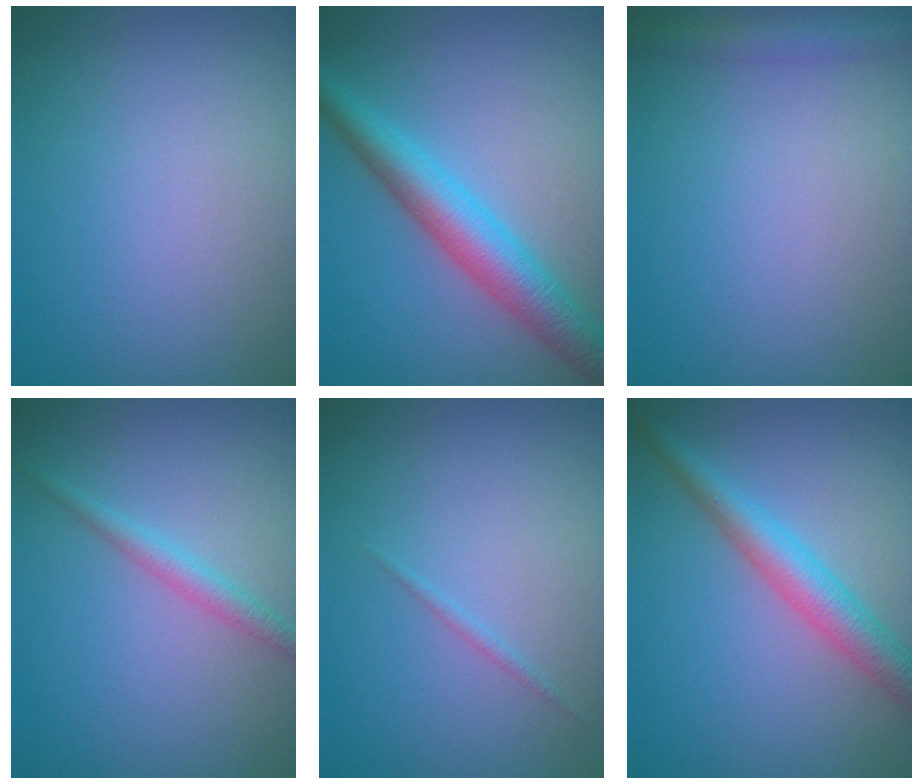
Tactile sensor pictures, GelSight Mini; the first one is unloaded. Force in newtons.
{"total": 5.6, "press": 5.6, "slide": 0.2}
{"total": 2.4, "press": 2.4, "slide": 0.1}
{"total": 1.8, "press": 1.8, "slide": 0.1}
{"total": 0.6, "press": 0.6, "slide": 0.0}
{"total": 4.0, "press": 4.0, "slide": 0.1}